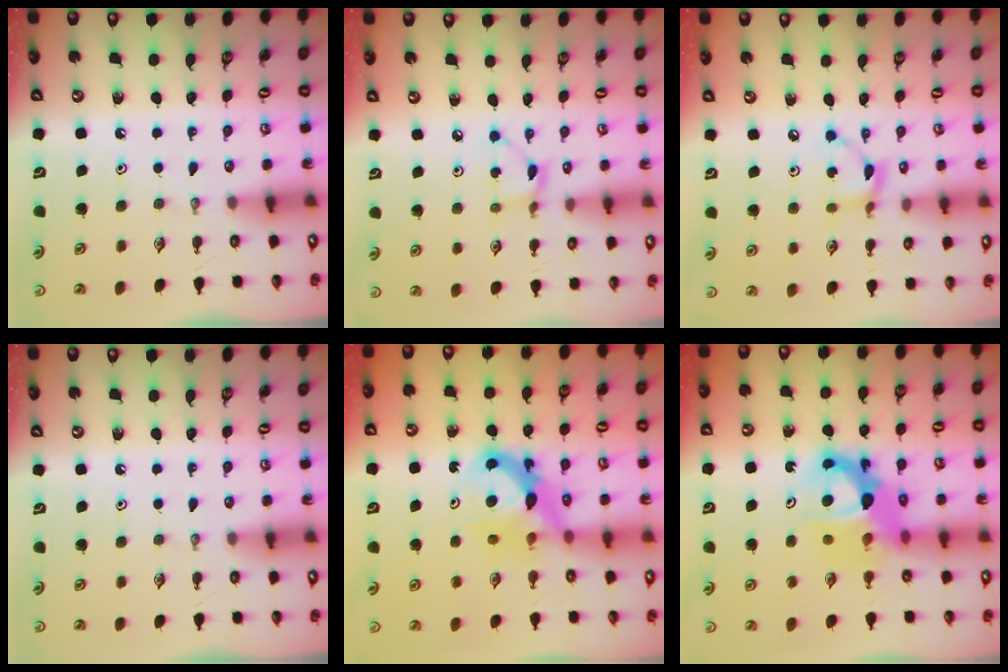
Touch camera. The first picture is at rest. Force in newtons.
{"total": 2.4, "press": 2.4, "slide": 0.1}
{"total": 4.8, "press": 4.8, "slide": 0.1}
{"total": 0.0}
{"total": 7.5, "press": 7.4, "slide": 0.7}
{"total": 12.3, "press": 12.3, "slide": 1.4}